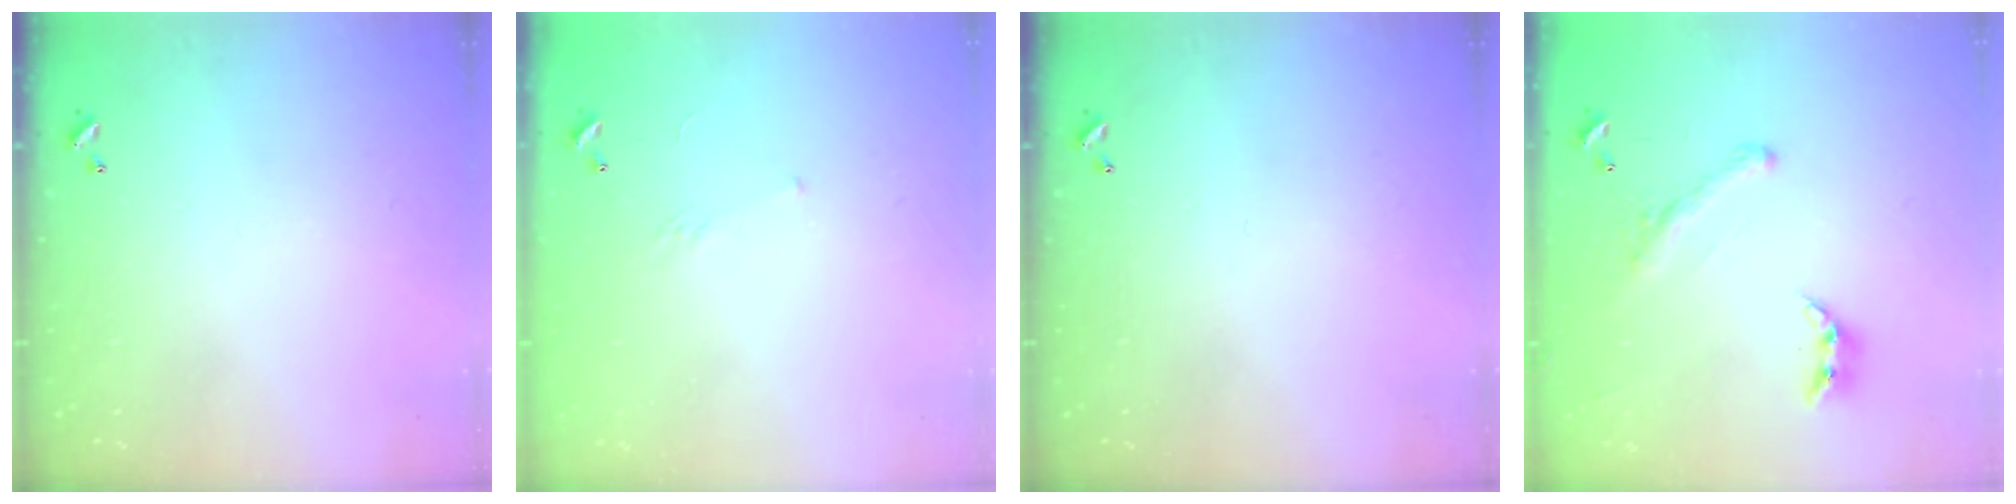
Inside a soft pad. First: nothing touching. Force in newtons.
{"total": 5.7, "press": 5.6, "slide": 1.1}
{"total": 0.0}
{"total": 2.0, "press": 1.5, "slide": 1.2}